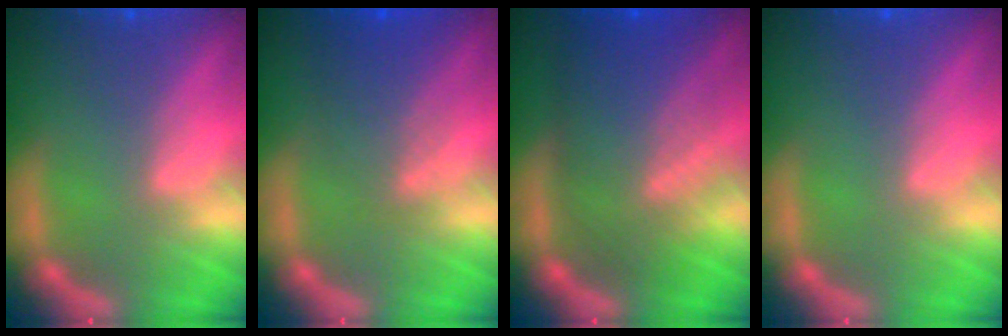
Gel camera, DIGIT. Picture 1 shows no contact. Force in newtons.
{"total": 4.6}
{"total": 9.1}
{"total": 0.0}